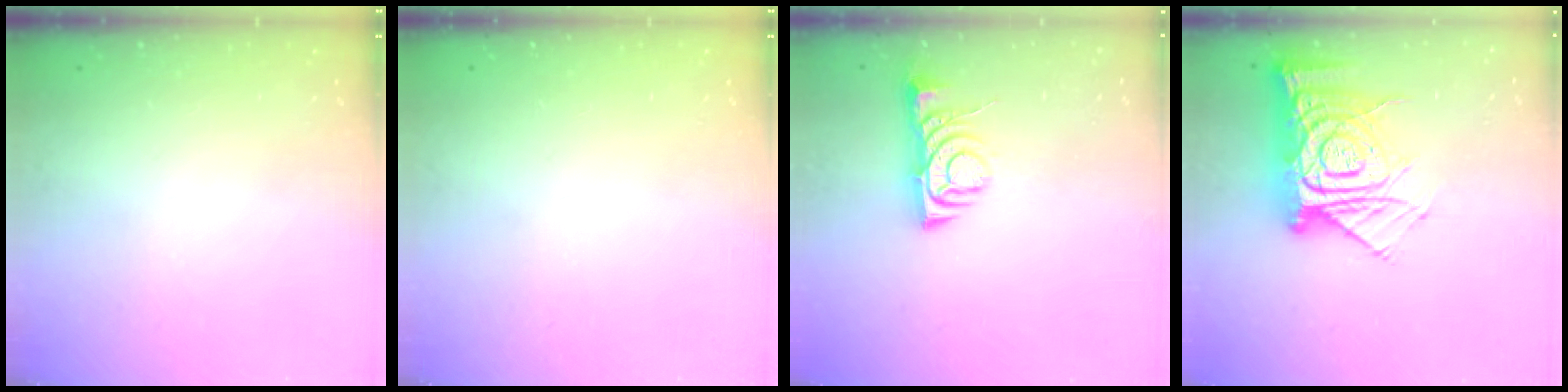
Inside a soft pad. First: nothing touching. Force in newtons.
{"total": 0.0}
{"total": 5.5, "press": 5.4, "slide": 0.7}
{"total": 17.2, "press": 17.2, "slide": 1.7}